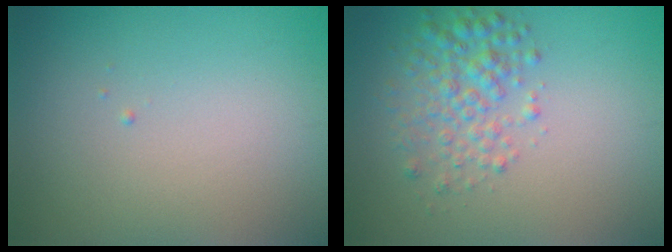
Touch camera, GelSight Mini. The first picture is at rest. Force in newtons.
{"total": 3.4, "press": 3.4, "slide": 0.1}